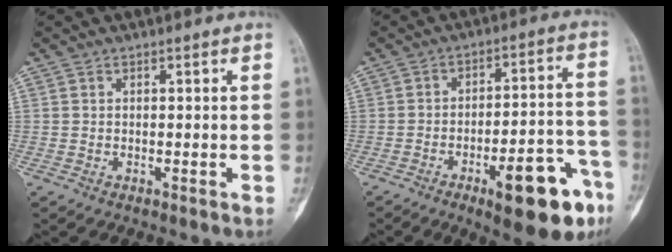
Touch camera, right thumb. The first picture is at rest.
{"total": 16.8, "force": [-8.7, 5.5, 13.2], "torque": [-0.136, 0.063, -0.112]}